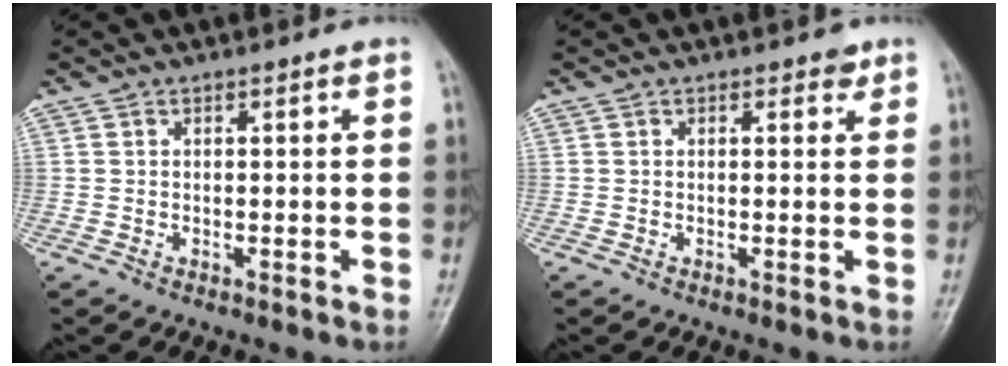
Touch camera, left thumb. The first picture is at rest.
{"total": 1.2, "force": [0.7, 0.7, 0.5], "torque": [0.005, -0.003, 0.005]}